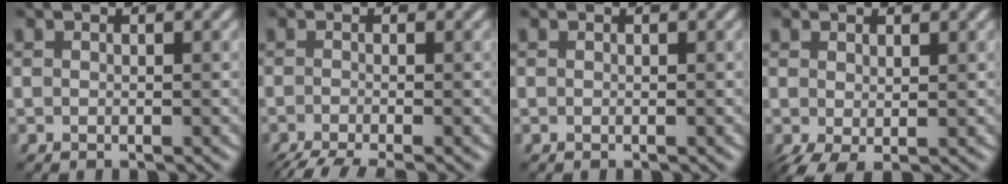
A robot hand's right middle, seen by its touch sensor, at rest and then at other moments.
{"total": 4.6, "force": [-3.2, 1.0, 3.1], "torque": [-0.042, -0.011, -0.061]}
{"total": 0.0}
{"total": 2.0, "force": [-0.1, 0.9, 1.8], "torque": [-0.045, -0.003, -0.003]}